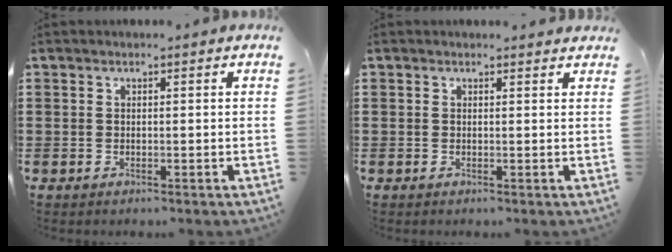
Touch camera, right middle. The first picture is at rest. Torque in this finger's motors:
{"motor_torque": [-0.11, -0.06, 0.03, -0.02]}